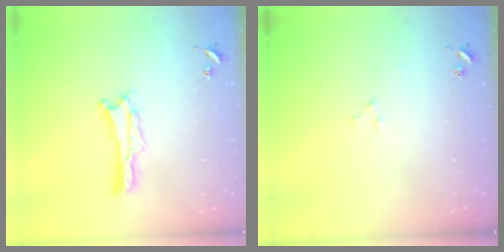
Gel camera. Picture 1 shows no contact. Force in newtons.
{"total": 2.2, "press": 2.2, "slide": 0.2}